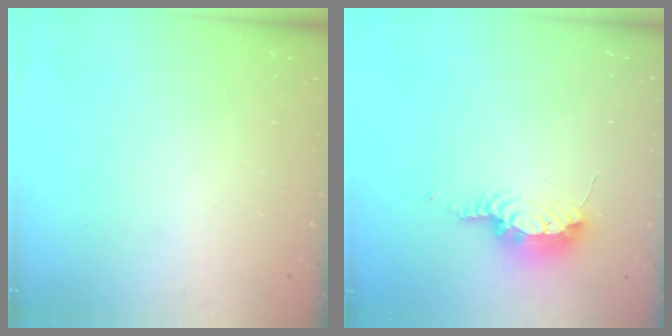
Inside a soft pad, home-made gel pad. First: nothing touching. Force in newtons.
{"total": 8.1, "press": 8.0, "slide": 1.0}